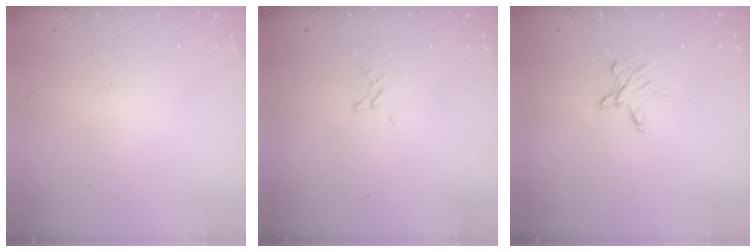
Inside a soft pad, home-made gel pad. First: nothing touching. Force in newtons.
{"total": 1.2, "press": 1.2, "slide": 0.1}
{"total": 4.9, "press": 4.9, "slide": 0.4}